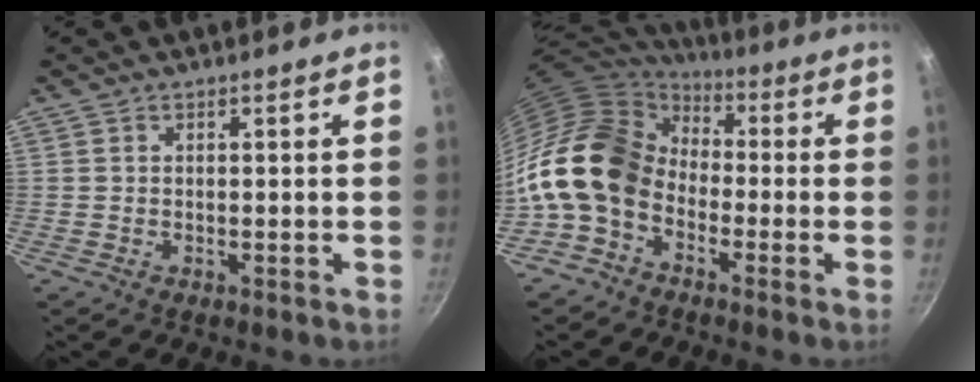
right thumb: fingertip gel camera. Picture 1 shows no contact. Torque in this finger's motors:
{"motor_torque": [2.30, 2.20, 1.38, -1.39, 0.26]}